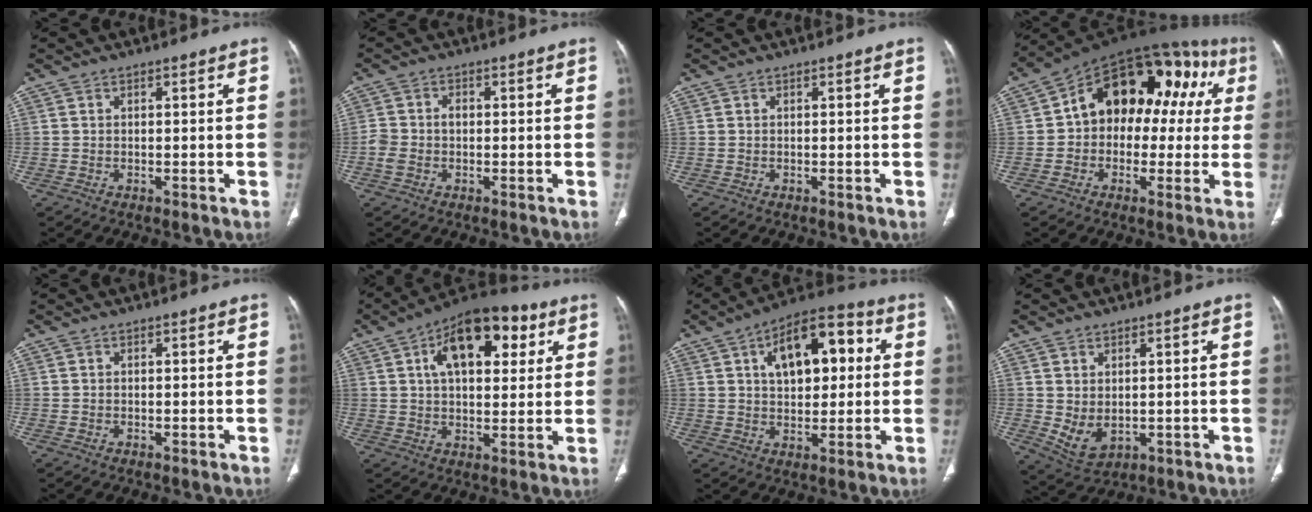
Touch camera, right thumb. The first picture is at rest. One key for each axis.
{"total": 3.9, "fx": -0.7, "fy": 2.8, "fz": 2.6, "tx": -0.059, "ty": 0.017, "tz": -0.012}
{"total": 0.0}
{"total": 21.6, "fx": 3.8, "fy": 14.3, "fz": 15.8, "tx": -0.168, "ty": 0.052, "tz": 0.047}
{"total": 0.0}
{"total": 17.5, "fx": 6.5, "fy": 9.2, "fz": 13.4, "tx": -0.165, "ty": 0.004, "tz": 0.095}
{"total": 15.1, "fx": 4.0, "fy": 8.1, "fz": 12.1, "tx": -0.150, "ty": 0.019, "tz": 0.057}
{"total": 5.7, "fx": 0.0, "fy": 3.7, "fz": 4.3, "tx": -0.074, "ty": -0.008, "tz": 0.025}